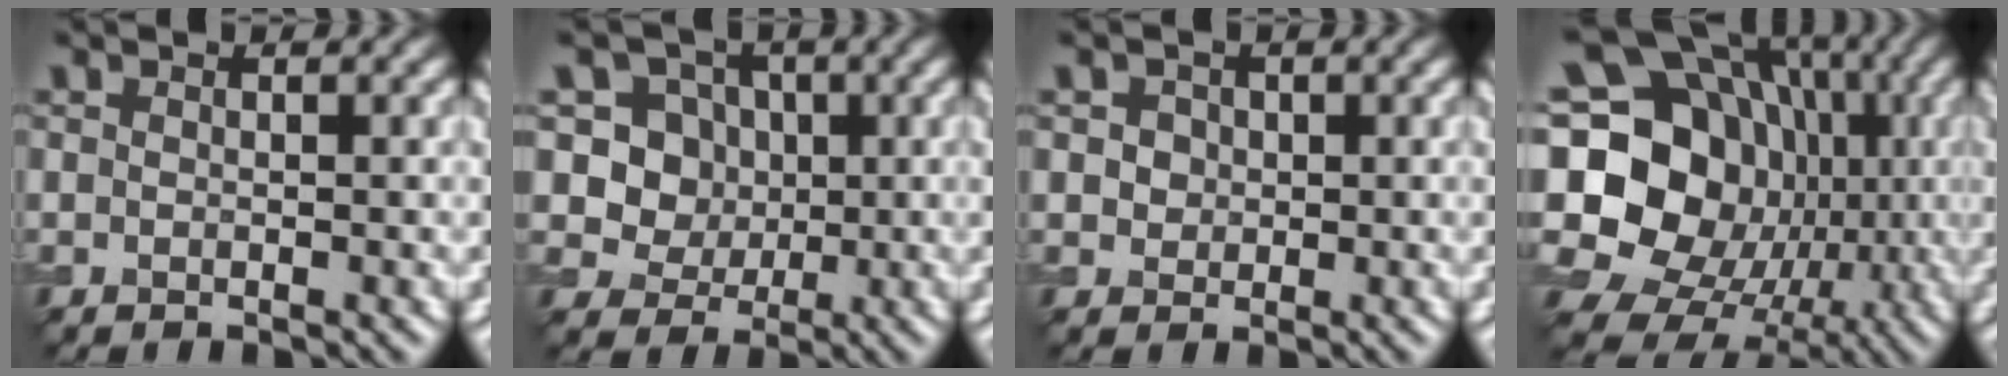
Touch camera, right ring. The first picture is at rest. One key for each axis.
{"total": 6.4, "fx": 1.6, "fy": 5.7, "fz": 2.3, "tx": -0.040, "ty": 0.006, "tz": 0.028}
{"total": 2.1, "fx": 0.7, "fy": 1.8, "fz": 0.8, "tx": -0.012, "ty": 0.004, "tz": 0.015}
{"total": 21.6, "fx": -0.1, "fy": 19.0, "fz": 10.3, "tx": -0.196, "ty": 0.038, "tz": -0.032}